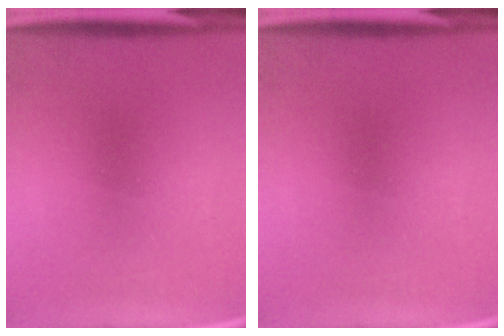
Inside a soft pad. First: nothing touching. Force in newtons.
{"total": 0.0}